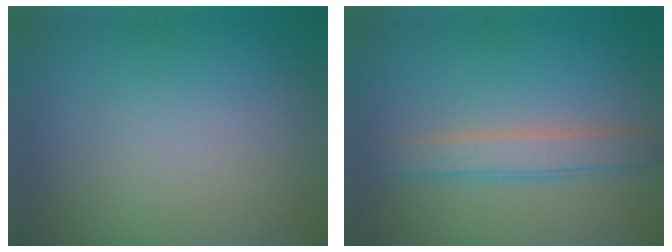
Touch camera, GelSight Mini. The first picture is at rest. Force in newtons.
{"total": 2.7, "press": 2.7, "slide": 0.0}